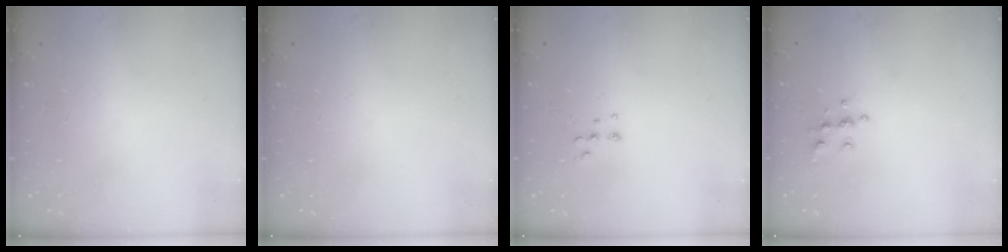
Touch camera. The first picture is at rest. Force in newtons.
{"total": 0.0}
{"total": 5.5, "press": 5.4, "slide": 1.0}
{"total": 5.9, "press": 5.9, "slide": 0.2}